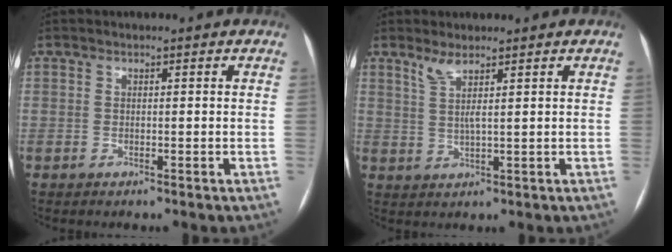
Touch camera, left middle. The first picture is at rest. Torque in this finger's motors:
{"motor_torque": [0.06, -0.08, 0.05, 0.01]}